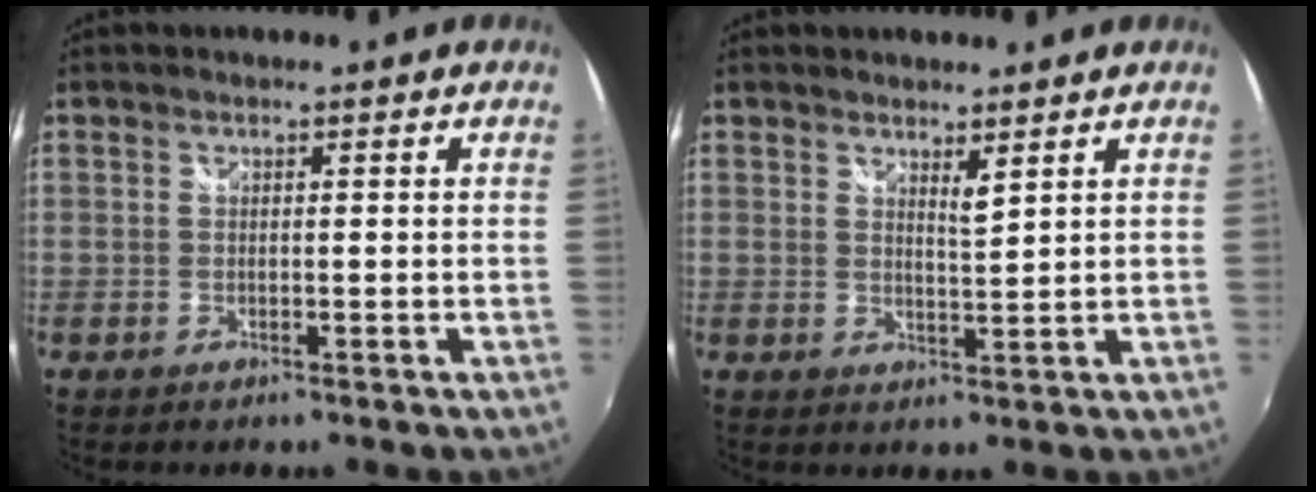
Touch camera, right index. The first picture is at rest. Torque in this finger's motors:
{"motor_torque": [-0.01, 0.18, 0.08, 0.00]}